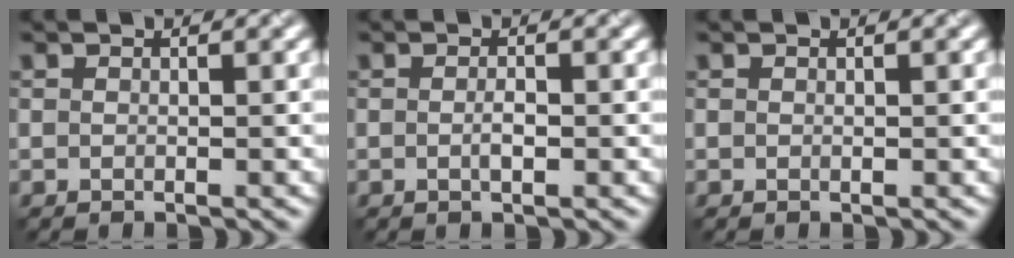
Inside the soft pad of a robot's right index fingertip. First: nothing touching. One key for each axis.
{"total": 1.2, "fx": -0.2, "fy": 0.3, "fz": 1.2, "tx": -0.022, "ty": -0.001, "tz": -0.003}
{"total": 0.0}